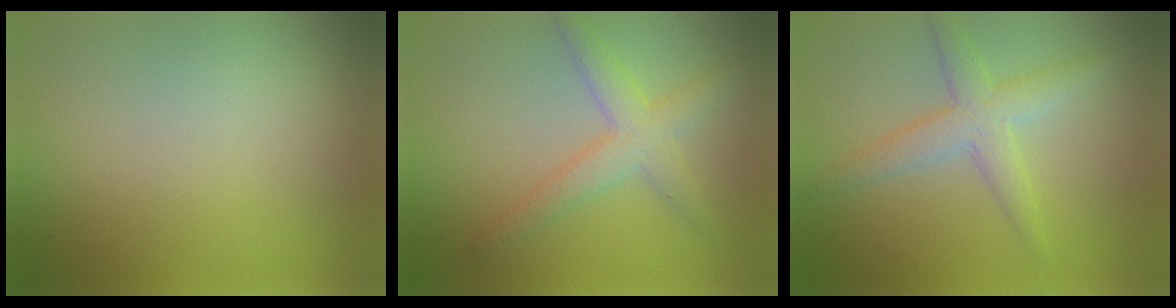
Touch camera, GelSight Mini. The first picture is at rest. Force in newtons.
{"total": 3.4, "press": 3.4, "slide": 0.1}
{"total": 3.5, "press": 3.5, "slide": 0.1}